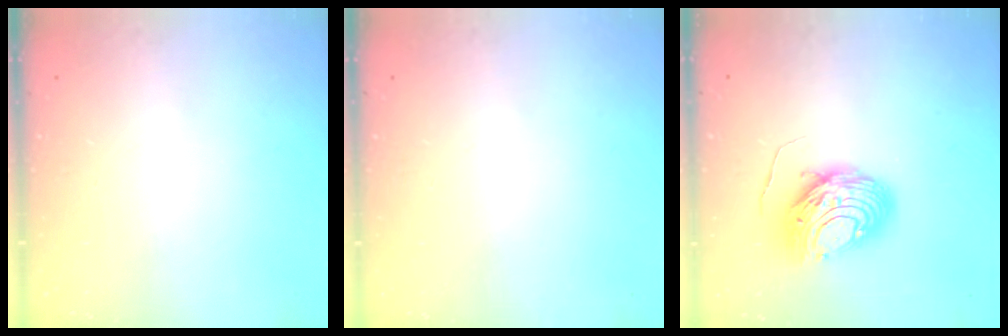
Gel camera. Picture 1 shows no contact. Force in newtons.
{"total": 0.0}
{"total": 11.1, "press": 11.0, "slide": 1.0}